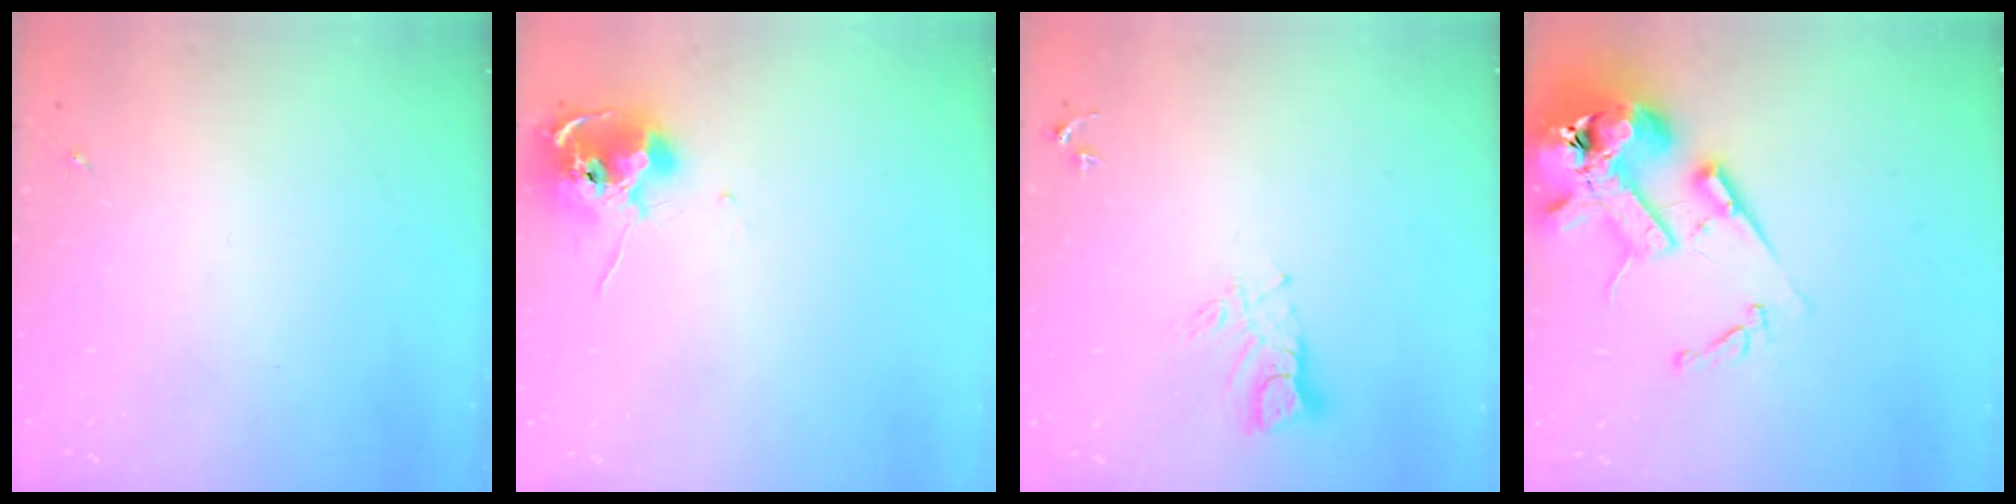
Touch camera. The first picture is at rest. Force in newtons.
{"total": 10.3, "press": 10.3, "slide": 0.9}
{"total": 7.7, "press": 7.7, "slide": 0.7}
{"total": 17.7, "press": 17.6, "slide": 2.4}